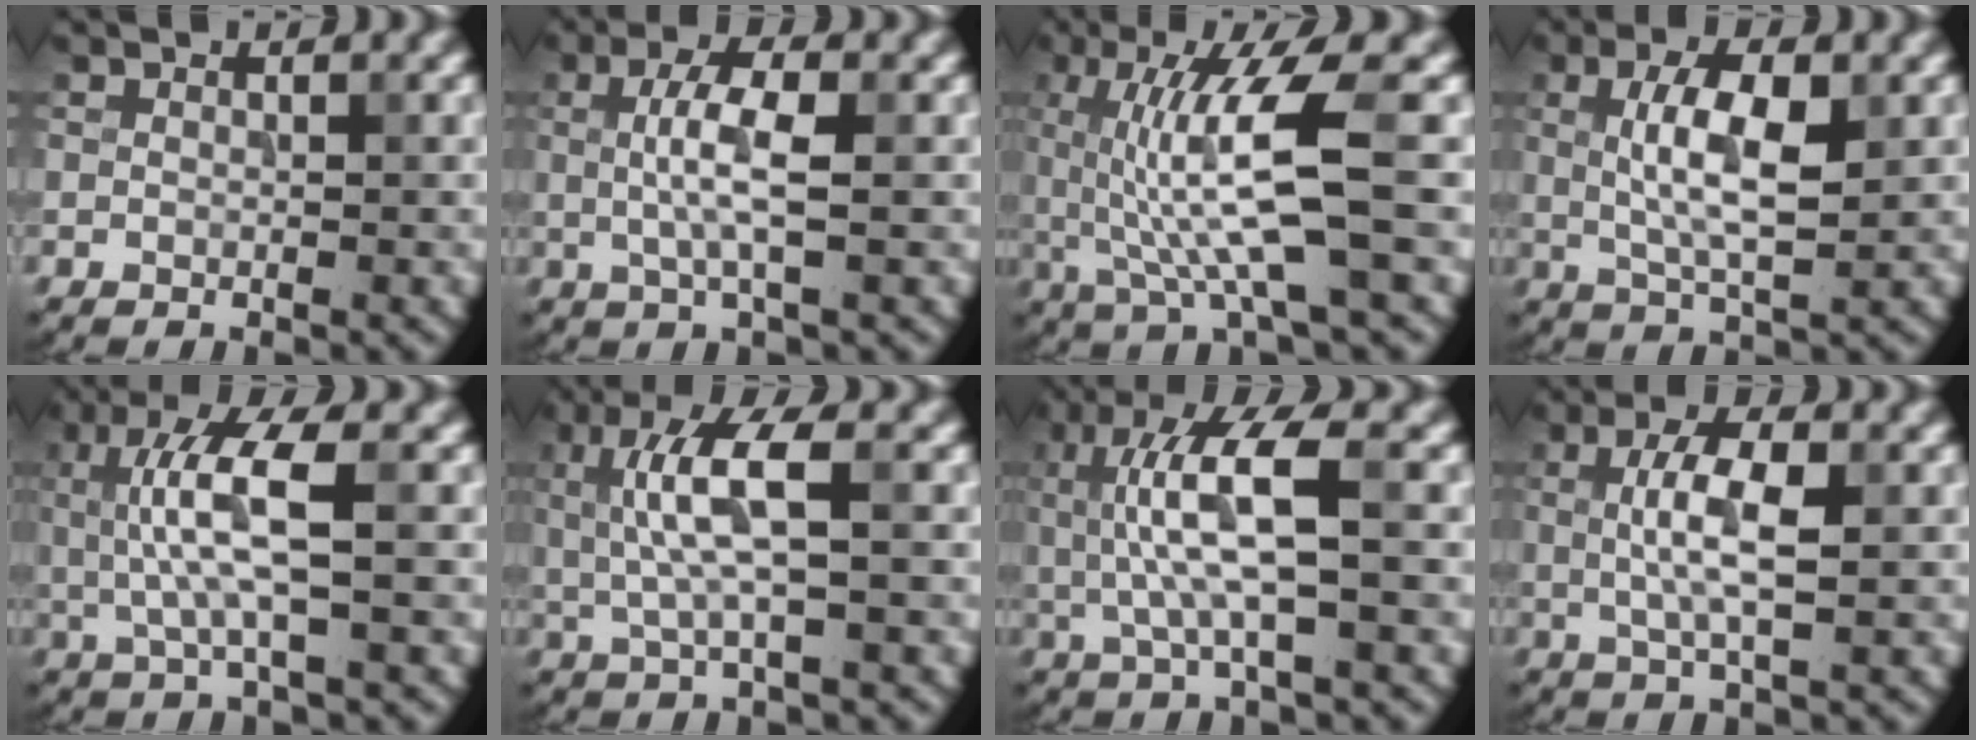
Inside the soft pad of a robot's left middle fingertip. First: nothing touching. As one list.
[{"total": 4.0, "force": [0.2, 0.9, 3.9], "torque": [-0.078, 0.004, 0.004]}, {"total": 7.8, "force": [0.1, 1.3, 7.7], "torque": [-0.147, -0.002, 0.009]}, {"total": 5.4, "force": [0.9, 1.7, 5.0], "torque": [-0.098, 0.004, 0.016]}, {"total": 5.7, "force": [0.6, 1.3, 5.6], "torque": [-0.120, 0.003, 0.013]}, {"total": 5.4, "force": [0.8, 1.3, 5.2], "torque": [-0.110, 0.004, 0.017]}, {"total": 7.0, "force": [0.8, 1.7, 6.7], "torque": [-0.142, 0.004, 0.017]}, {"total": 4.5, "force": [0.4, 1.2, 4.3], "torque": [-0.088, 0.005, 0.007]}]